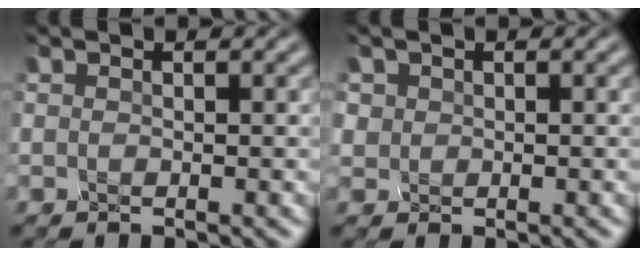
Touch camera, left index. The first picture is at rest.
{"total": 0.9, "force": [-0.1, 0.9, 0.0], "torque": [-0.003, -0.005, -0.001]}